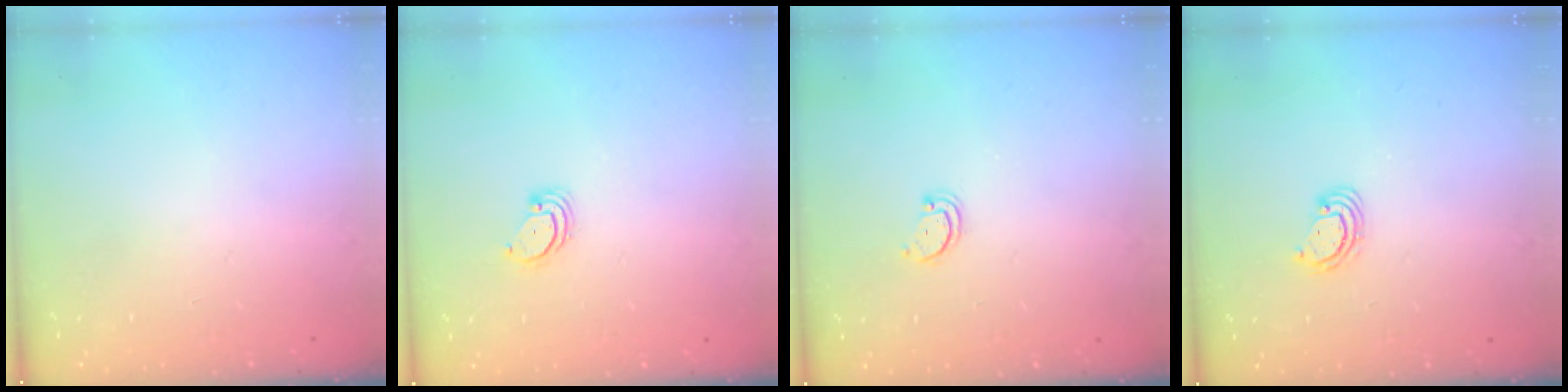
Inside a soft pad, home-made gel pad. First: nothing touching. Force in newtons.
{"total": 2.2, "press": 2.2, "slide": 0.3}
{"total": 2.2, "press": 2.1, "slide": 0.4}
{"total": 2.5, "press": 2.5, "slide": 0.3}